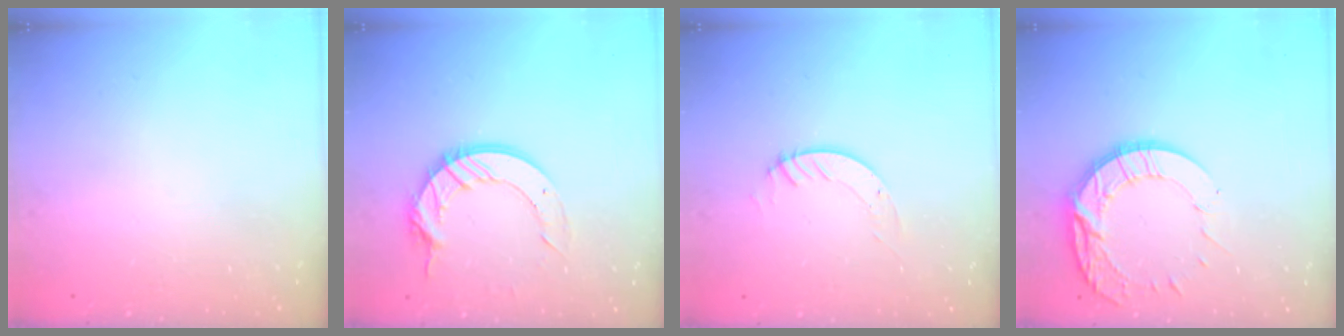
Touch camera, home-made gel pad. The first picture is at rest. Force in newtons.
{"total": 12.6, "press": 12.6, "slide": 1.2}
{"total": 3.8, "press": 3.8, "slide": 0.4}
{"total": 13.6, "press": 13.5, "slide": 1.1}